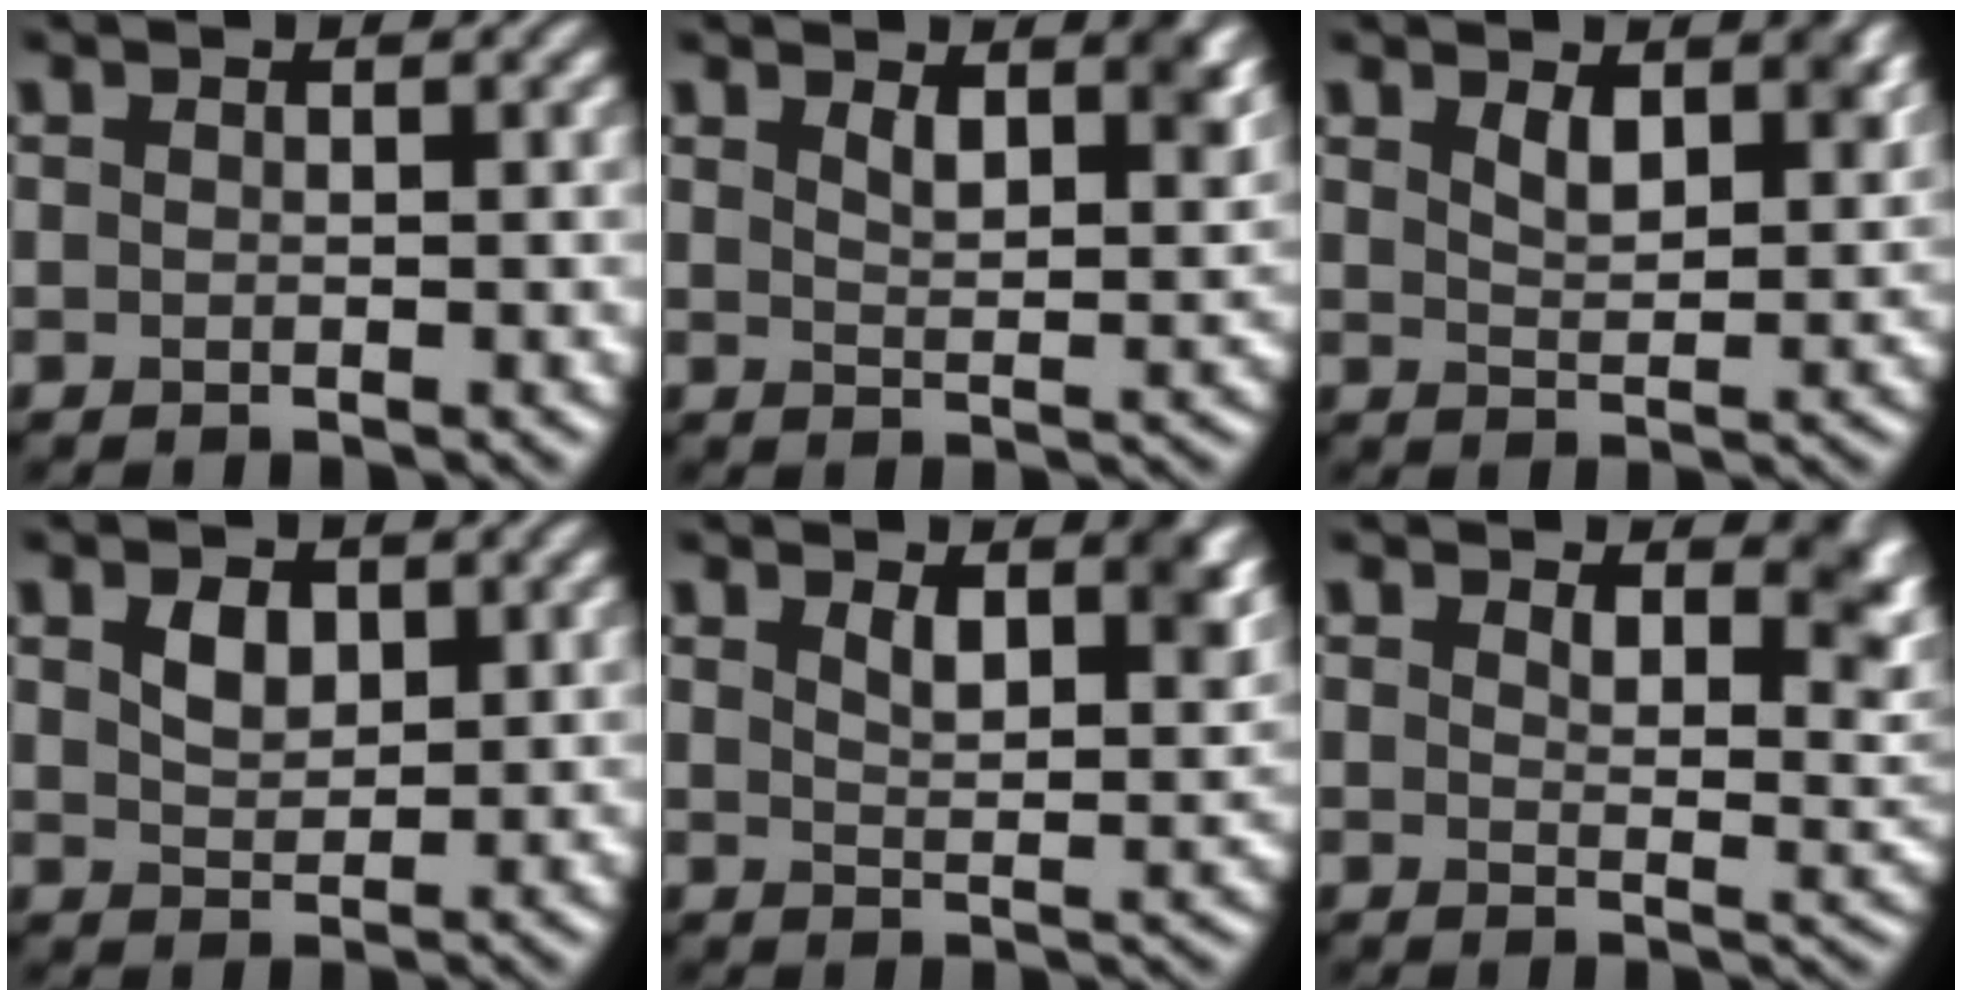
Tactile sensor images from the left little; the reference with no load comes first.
{"total": 3.9, "force": [2.4, 1.5, 2.7], "torque": [-0.043, -0.006, 0.040]}
{"total": 3.4, "force": [2.0, 1.5, 2.3], "torque": [-0.043, -0.006, 0.036]}
{"total": 2.3, "force": [1.1, 1.4, 1.4], "torque": [-0.031, -0.001, 0.024]}
{"total": 4.3, "force": [2.5, 1.7, 3.1], "torque": [-0.049, -0.007, 0.041]}
{"total": 5.1, "force": [3.1, 2.2, 3.4], "torque": [-0.041, -0.008, 0.044]}